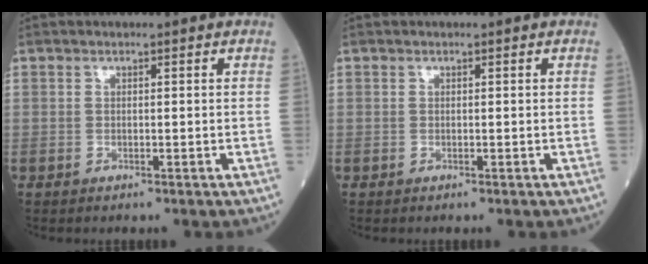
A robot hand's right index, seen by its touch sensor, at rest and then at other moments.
{"total": 0.0}